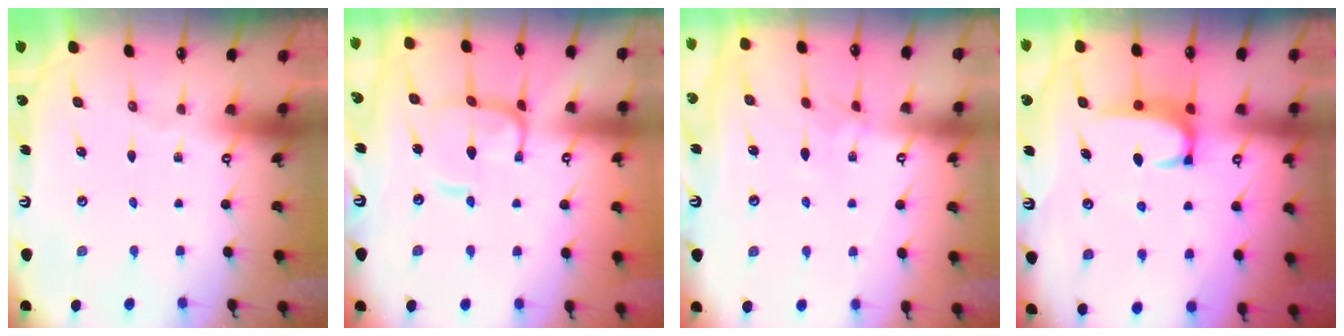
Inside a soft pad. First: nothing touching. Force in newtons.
{"total": 5.1, "press": 5.0, "slide": 0.6}
{"total": 2.1, "press": 2.1, "slide": 0.4}
{"total": 2.8, "press": 2.8, "slide": 0.3}